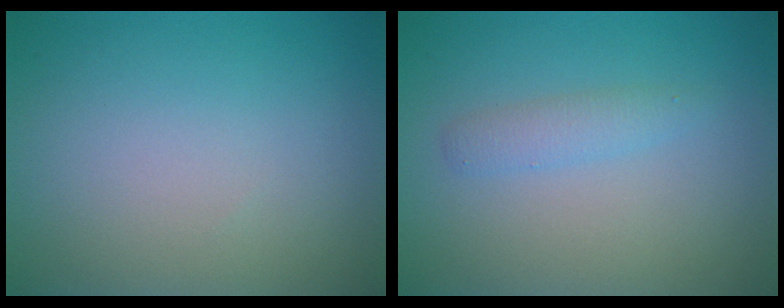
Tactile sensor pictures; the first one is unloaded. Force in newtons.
{"total": 1.4, "press": 1.4, "slide": 0.1}